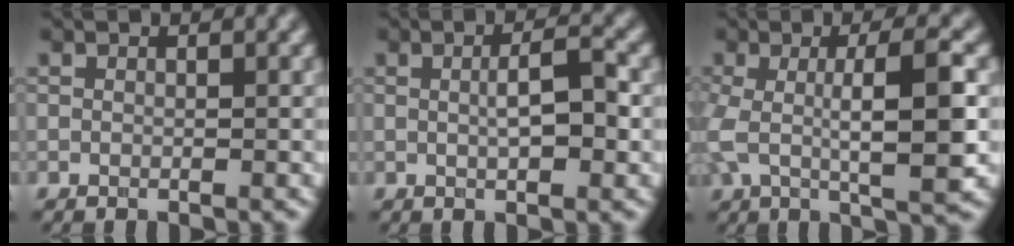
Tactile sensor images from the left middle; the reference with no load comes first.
{"total": 3.5, "force": [0.1, 0.8, 3.4], "torque": [-0.063, 0.003, 0.003]}
{"total": 8.0, "force": [-0.3, 2.2, 7.7], "torque": [-0.136, 0.004, -0.009]}